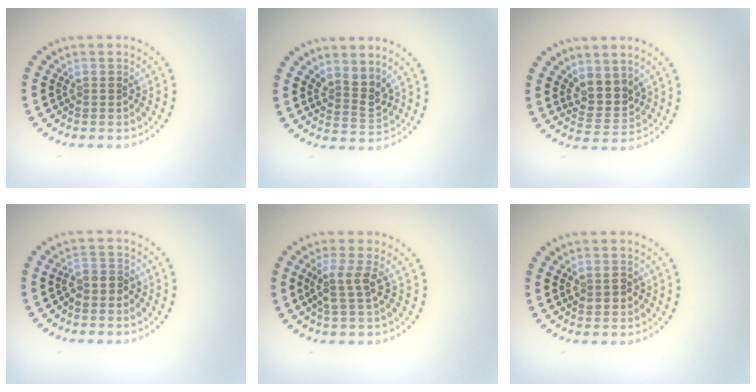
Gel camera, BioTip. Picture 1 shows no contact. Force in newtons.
{"total": 2.5, "press": 1.8, "slide": 1.7}
{"total": 2.9, "press": 2.3, "slide": 1.6}
{"total": 1.4, "press": 1.1, "slide": 0.8}
{"total": 2.5, "press": 2.0, "slide": 1.6}
{"total": 1.5, "press": 1.4, "slide": 0.4}